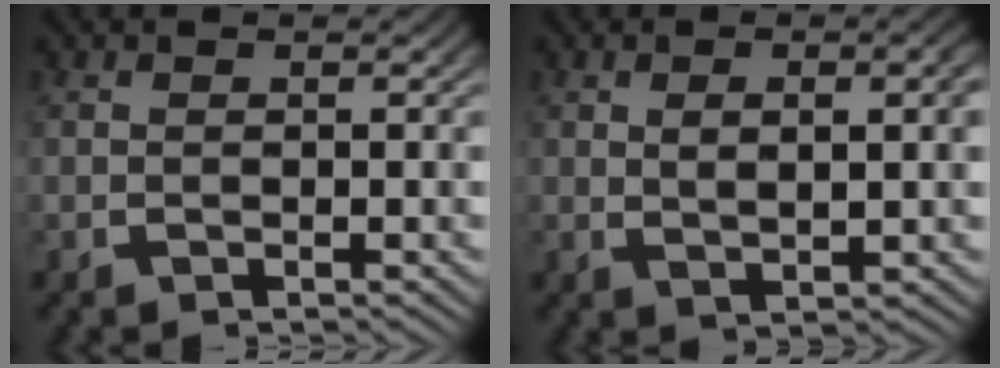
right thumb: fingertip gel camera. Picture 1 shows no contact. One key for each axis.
{"total": 2.8, "fx": 0.7, "fy": 0.9, "fz": 2.5, "tx": -0.042, "ty": -0.007, "tz": 0.022}